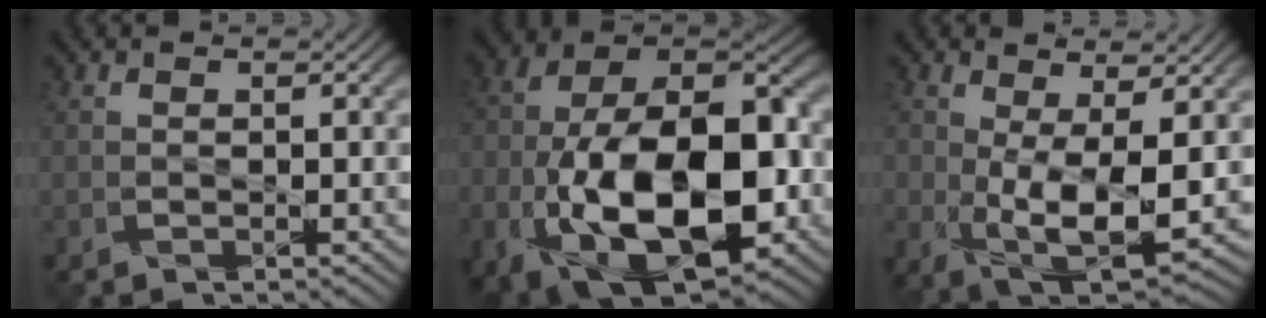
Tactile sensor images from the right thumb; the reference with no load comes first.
{"total": 19.4, "force": [-6.0, 10.5, 15.2], "torque": [-0.272, -0.024, -0.102]}
{"total": 9.4, "force": [-0.4, 4.4, 8.3], "torque": [-0.182, -0.018, 0.002]}